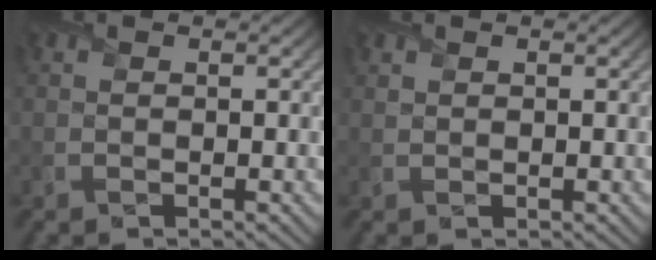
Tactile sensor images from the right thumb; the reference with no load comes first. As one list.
[{"total": 1.0, "force": [0.9, 0.4, 0.2], "torque": [-0.011, 0.000, 0.023]}]